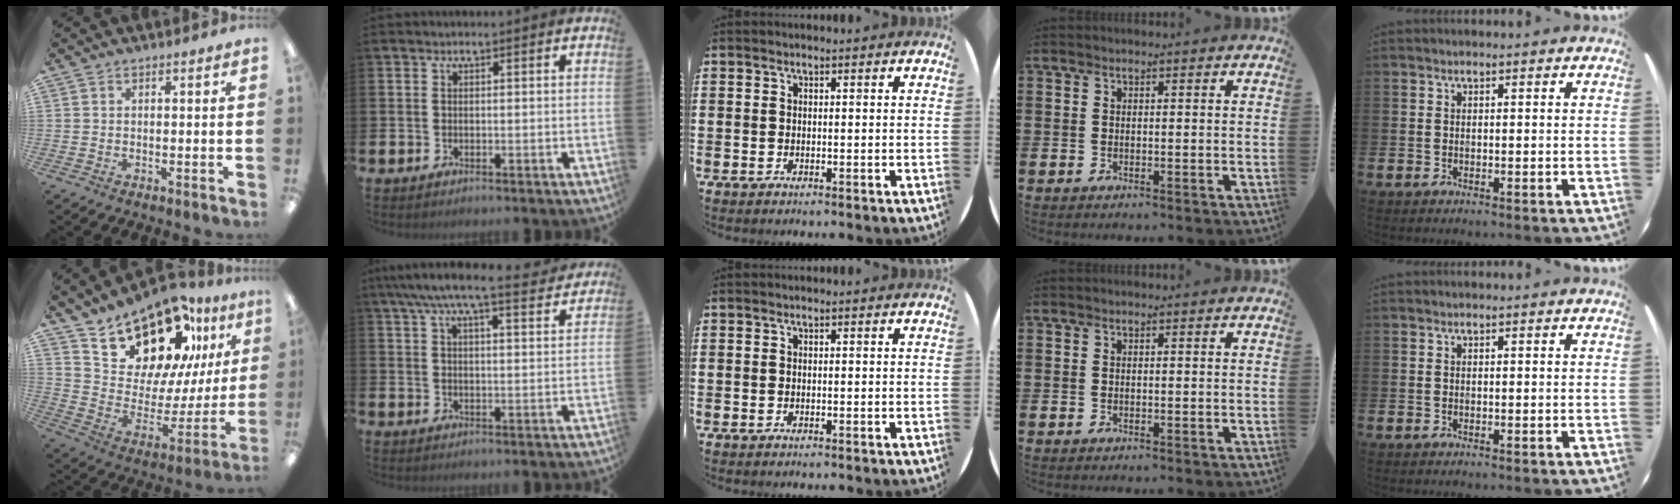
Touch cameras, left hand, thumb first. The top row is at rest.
{"thumb": {"total": 20.0, "force": [16.4, 9.0, 7.3], "torque": [-0.118, -0.118, 0.291]}, "index": {"total": 7.5, "force": [6.7, 0.9, 3.1], "torque": [-0.066, -0.032, 0.115]}}